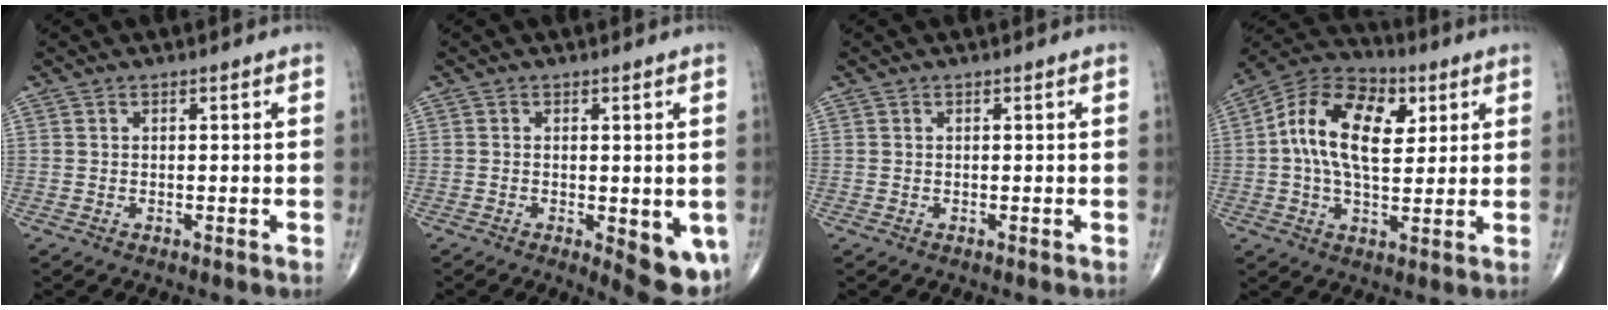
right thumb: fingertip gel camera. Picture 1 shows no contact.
{"total": 8.0, "force": [-2.2, 3.2, 7.0], "torque": [-0.074, -0.014, -0.024]}
{"total": 0.0}
{"total": 16.0, "force": [3.4, 9.4, 12.5], "torque": [-0.201, 0.010, 0.049]}